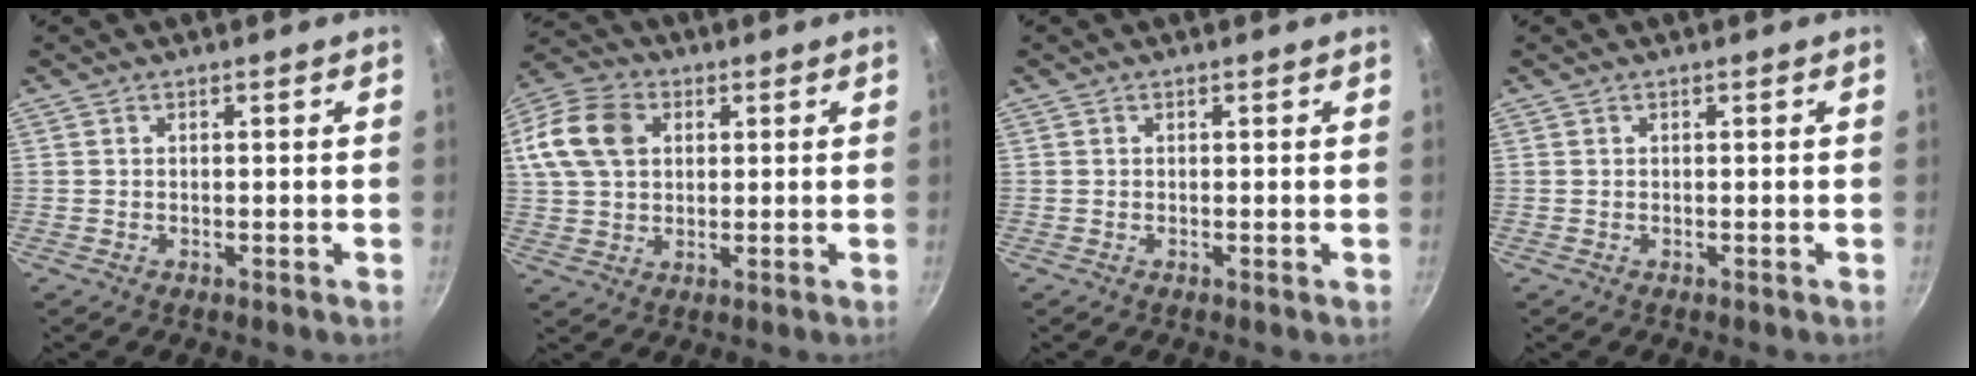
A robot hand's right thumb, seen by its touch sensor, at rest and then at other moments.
{"total": 14.5, "force": [3.6, 10.7, 9.1], "torque": [-0.182, 0.019, 0.056]}
{"total": 0.0}
{"total": 0.0}